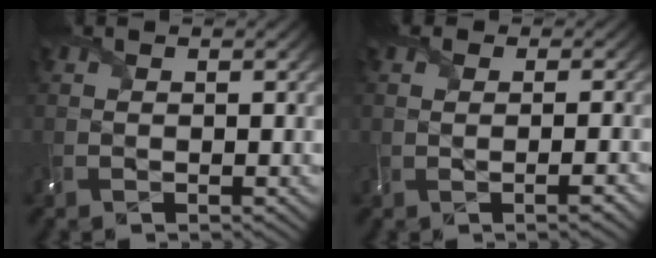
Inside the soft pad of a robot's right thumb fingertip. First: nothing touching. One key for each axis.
{"total": 2.2, "fx": 0.2, "fy": 1.0, "fz": 1.9, "tx": -0.027, "ty": 0.012, "tz": -0.014}